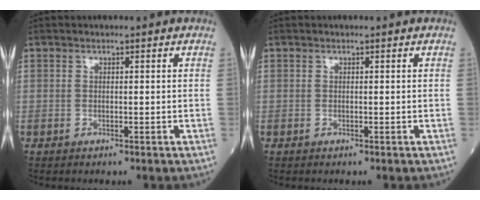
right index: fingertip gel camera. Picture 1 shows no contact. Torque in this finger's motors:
{"motor_torque": [0.02, 0.01, 0.00, 0.01]}